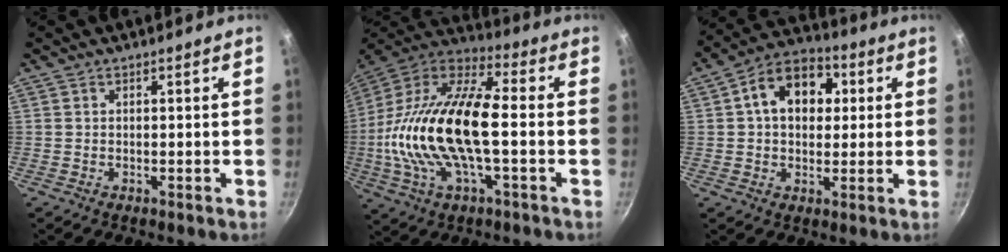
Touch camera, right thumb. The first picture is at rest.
{"total": 24.3, "force": [-2.1, 10.1, 22.0], "torque": [-0.433, 0.034, -0.052]}
{"total": 12.9, "force": [2.7, 9.3, 8.5], "torque": [-0.095, 0.018, 0.027]}